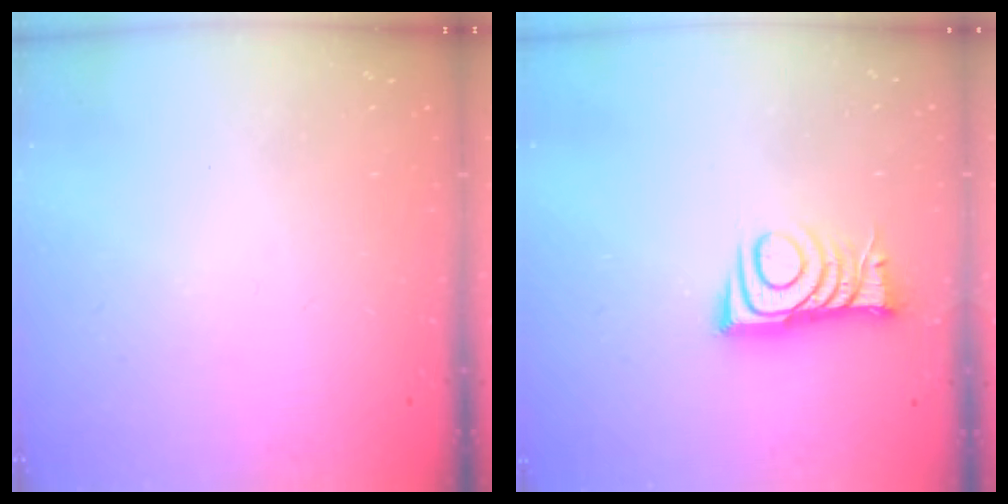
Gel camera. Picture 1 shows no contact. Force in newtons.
{"total": 9.0, "press": 9.0, "slide": 0.1}